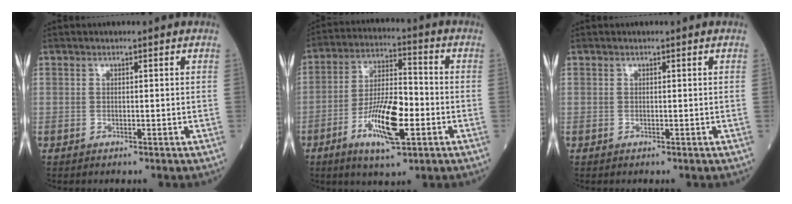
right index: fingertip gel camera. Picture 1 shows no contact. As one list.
[{"total": 11.9, "force": [-4.2, 2.9, 10.7], "torque": [-0.206, -0.002, -0.070]}, {"total": 0.0}]